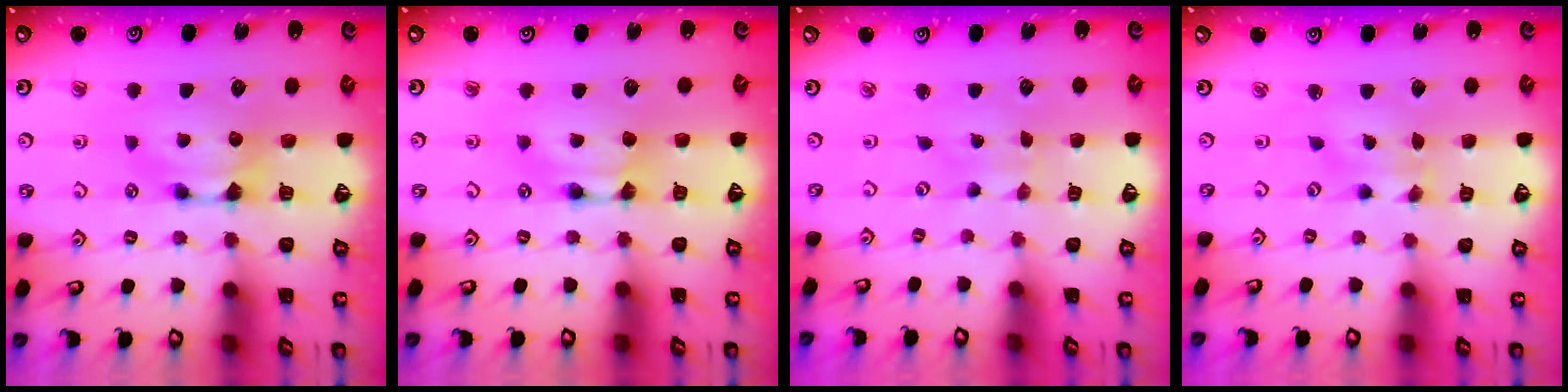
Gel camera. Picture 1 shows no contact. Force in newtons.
{"total": 1.6, "press": 1.5, "slide": 0.2}
{"total": 5.4, "press": 5.4, "slide": 0.2}
{"total": 2.8, "press": 2.6, "slide": 1.0}